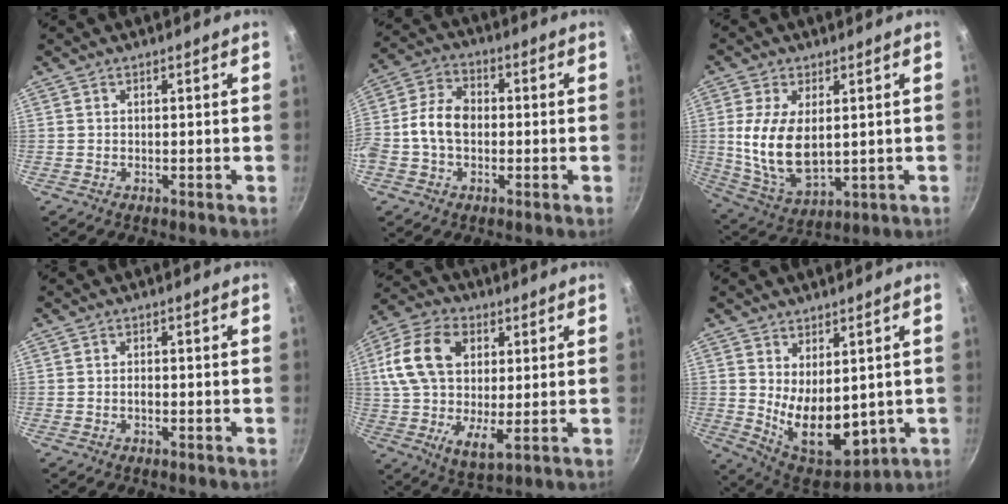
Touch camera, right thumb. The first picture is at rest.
{"total": 9.1, "force": [-0.8, 6.5, 6.3], "torque": [-0.102, 0.026, -0.030]}
{"total": 13.4, "force": [1.4, 7.5, 11.1], "torque": [-0.212, -0.020, 0.041]}
{"total": 1.0, "force": [-0.3, 0.6, 0.7], "torque": [-0.012, 0.004, -0.007]}
{"total": 17.2, "force": [4.4, 10.5, 12.9], "torque": [-0.226, -0.006, 0.068]}
{"total": 12.9, "force": [0.8, 7.4, 10.5], "torque": [-0.134, -0.040, 0.043]}